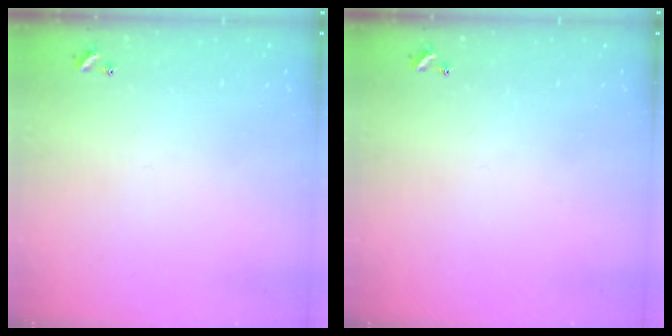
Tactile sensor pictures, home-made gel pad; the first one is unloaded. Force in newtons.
{"total": 0.0}